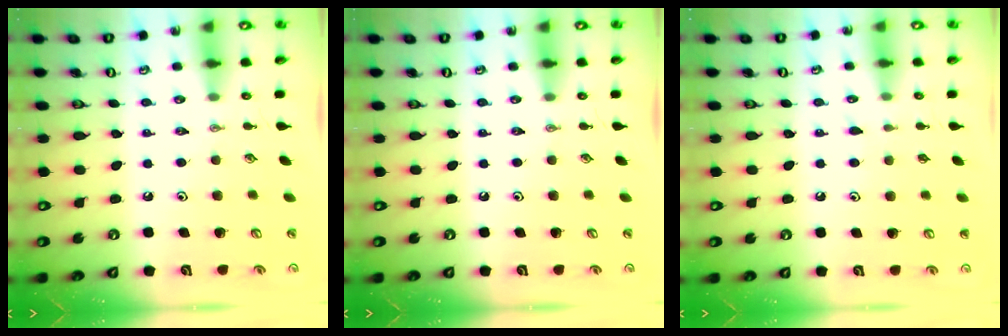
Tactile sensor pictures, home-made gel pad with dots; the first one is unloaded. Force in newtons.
{"total": 0.0}
{"total": 5.6, "press": 5.6, "slide": 0.5}